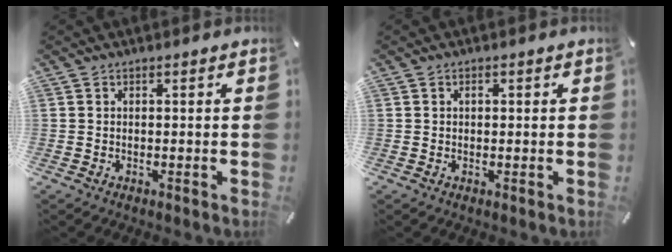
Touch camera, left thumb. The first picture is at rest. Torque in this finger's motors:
{"motor_torque": [-0.31, 0.06, -0.13, 0.10, 0.01]}